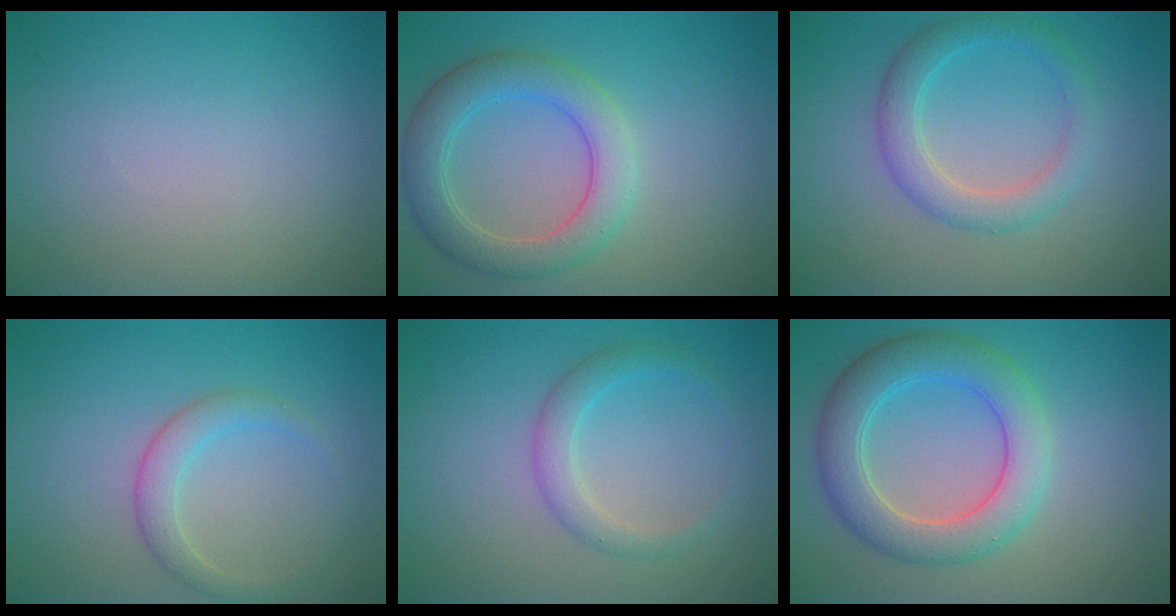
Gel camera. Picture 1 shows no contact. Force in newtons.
{"total": 4.9, "press": 4.9, "slide": 0.3}
{"total": 3.3, "press": 3.3, "slide": 0.1}
{"total": 2.3, "press": 2.3, "slide": 0.1}
{"total": 2.3, "press": 2.3, "slide": 0.1}
{"total": 5.7, "press": 5.7, "slide": 0.3}